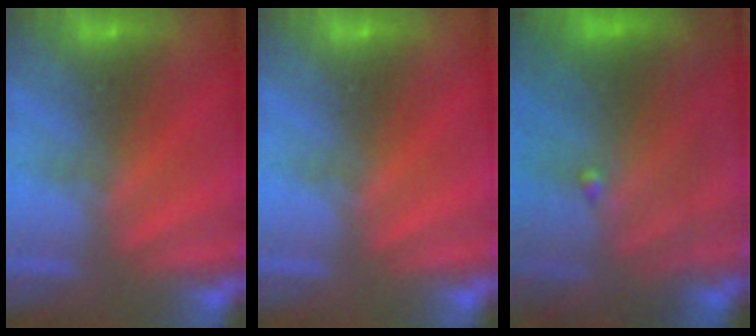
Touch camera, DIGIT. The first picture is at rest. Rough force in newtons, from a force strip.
{"total": 0.0}
{"total": 7.2}